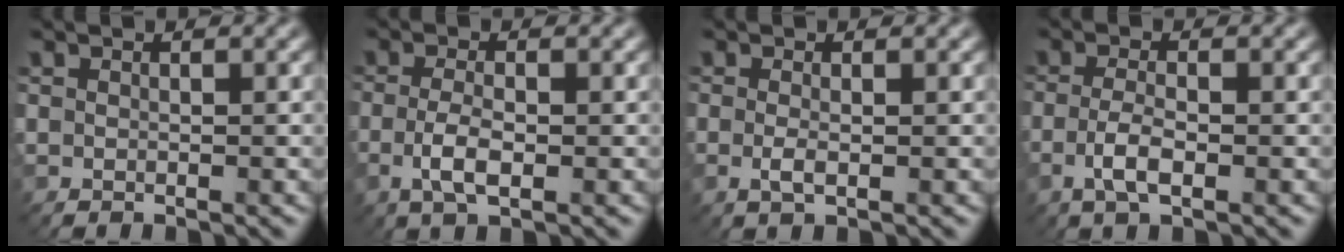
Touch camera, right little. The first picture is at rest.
{"total": 2.9, "force": [-0.8, 1.0, 2.6], "torque": [-0.061, -0.003, -0.019]}
{"total": 1.4, "force": [-0.2, 0.3, 1.3], "torque": [-0.029, -0.003, -0.006]}
{"total": 2.7, "force": [-1.0, 0.9, 2.4], "torque": [-0.054, 0.002, -0.025]}